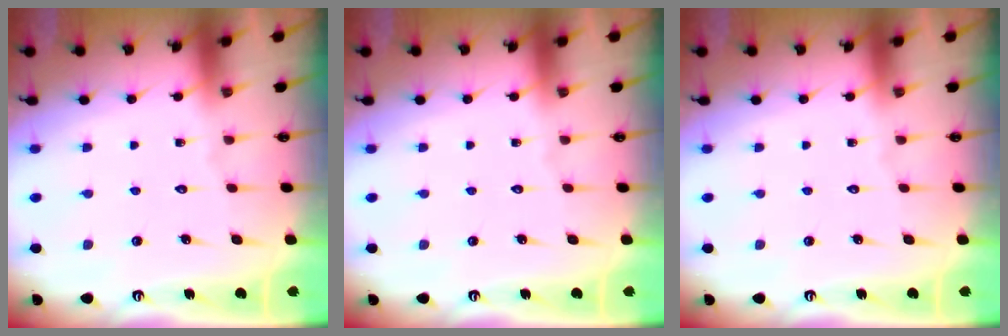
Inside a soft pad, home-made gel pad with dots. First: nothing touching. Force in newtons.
{"total": 0.0}
{"total": 0.0}